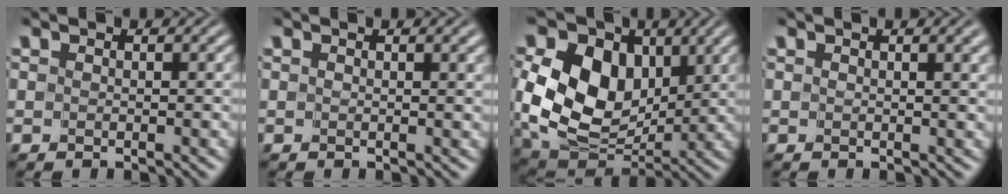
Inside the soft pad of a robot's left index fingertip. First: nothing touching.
{"total": 2.2, "force": [1.2, 0.6, 1.8], "torque": [-0.018, 0.001, 0.011]}
{"total": 13.0, "force": [2.2, 9.6, 8.5], "torque": [-0.185, 0.003, 0.049]}
{"total": 3.6, "force": [1.8, 1.3, 2.9], "torque": [-0.024, 0.006, 0.009]}